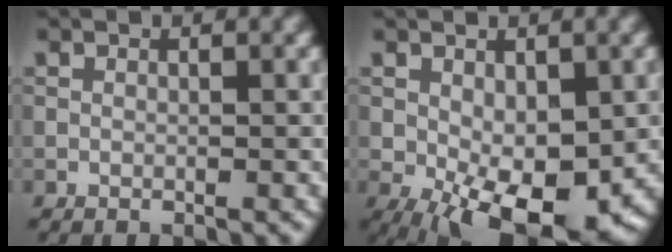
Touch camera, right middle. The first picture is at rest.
{"total": 9.8, "force": [-3.1, 5.1, 7.8], "torque": [-0.133, -0.025, -0.037]}